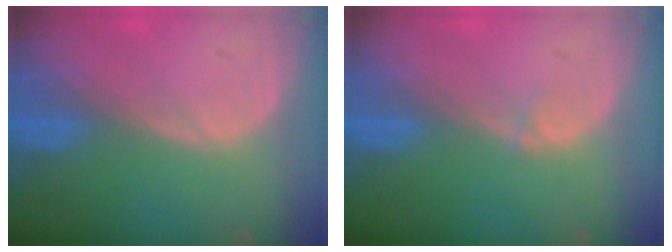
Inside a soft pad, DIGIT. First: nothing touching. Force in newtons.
{"total": 0.5, "press": 0.5, "slide": 0.1}